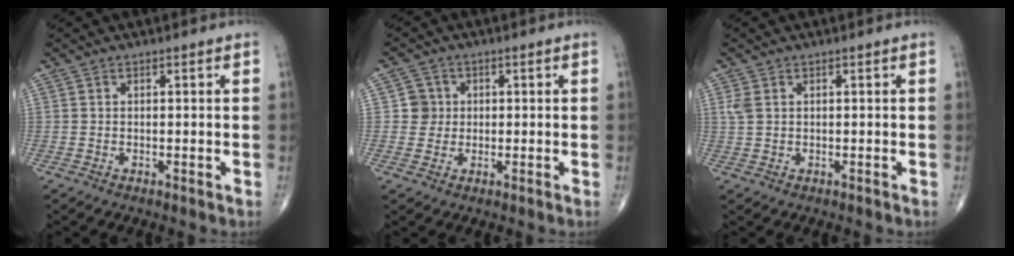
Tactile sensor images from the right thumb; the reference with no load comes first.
{"total": 3.4, "force": [0.5, 3.3, 0.2], "torque": [0.023, 0.005, 0.001]}
{"total": 1.9, "force": [0.7, 1.2, 1.3], "torque": [-0.040, 0.007, 0.019]}